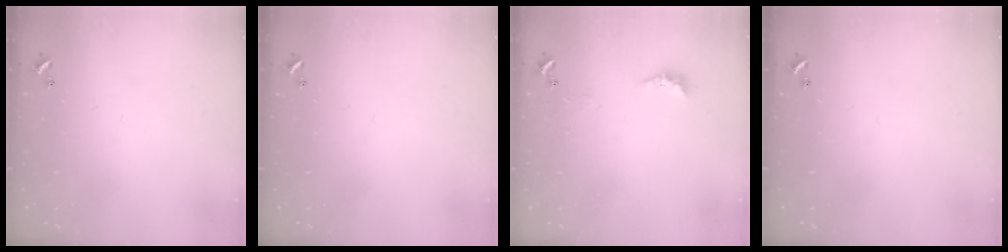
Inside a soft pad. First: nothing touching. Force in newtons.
{"total": 0.0}
{"total": 2.2, "press": 2.1, "slide": 0.7}
{"total": 0.0}